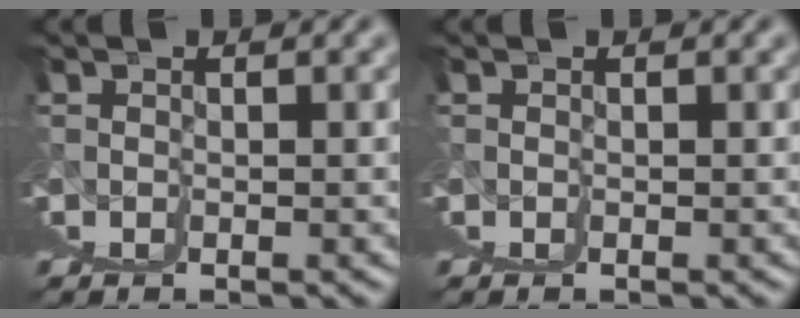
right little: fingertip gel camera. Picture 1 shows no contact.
{"total": 0.0}